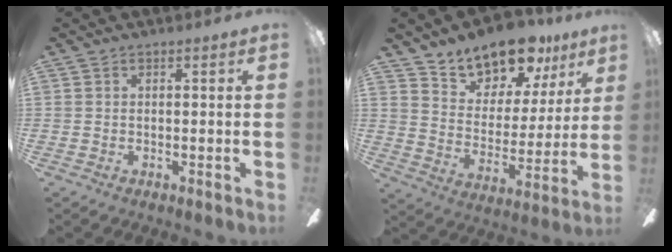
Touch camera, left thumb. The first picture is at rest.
{"total": 14.7, "force": [12.7, 6.1, 4.1], "torque": [-0.073, -0.096, 0.229]}